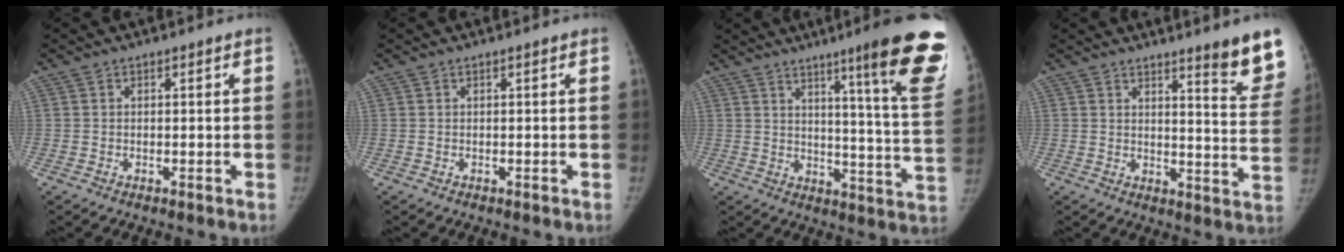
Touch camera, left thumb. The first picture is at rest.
{"total": 0.0}
{"total": 20.4, "force": [12.1, 1.3, 16.3], "torque": [-0.189, -0.072, 0.159]}
{"total": 11.3, "force": [8.3, 1.1, 7.6], "torque": [-0.066, -0.064, 0.100]}